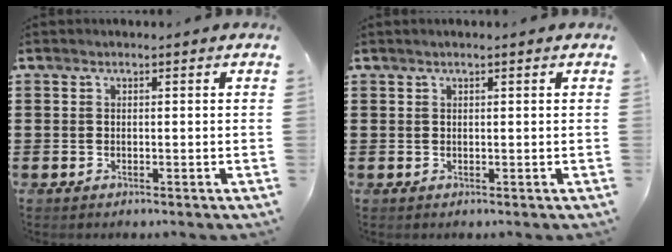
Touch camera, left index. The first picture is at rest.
{"total": 0.6, "force": [0.4, -0.1, 0.5], "torque": [-0.009, -0.001, 0.007]}